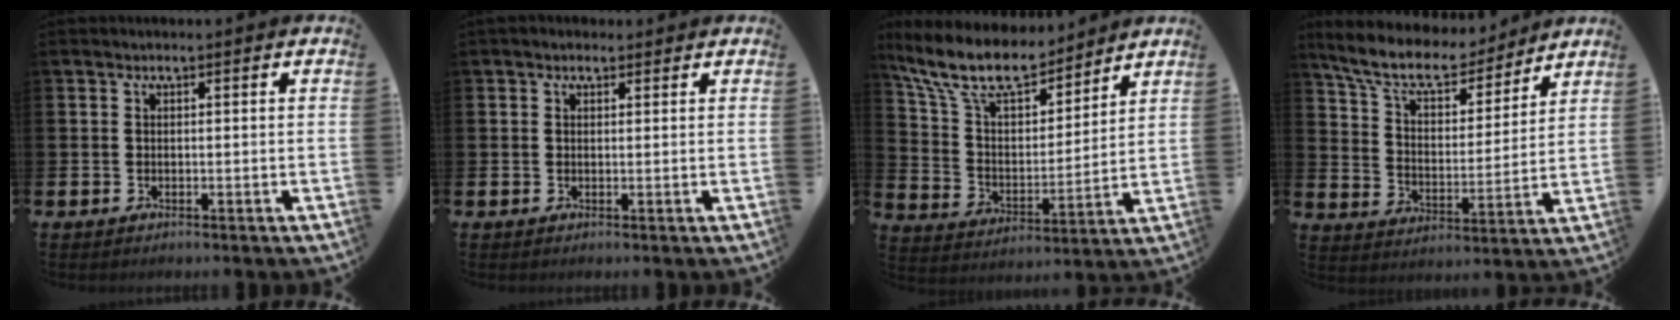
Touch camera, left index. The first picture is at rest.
{"total": 1.2, "force": [1.0, 0.6, 0.3], "torque": [0.001, 0.005, 0.016]}
{"total": 11.6, "force": [10.0, 3.7, 4.5], "torque": [-0.133, -0.057, 0.178]}
{"total": 9.7, "force": [8.6, 2.9, 3.3], "torque": [-0.102, -0.052, 0.151]}